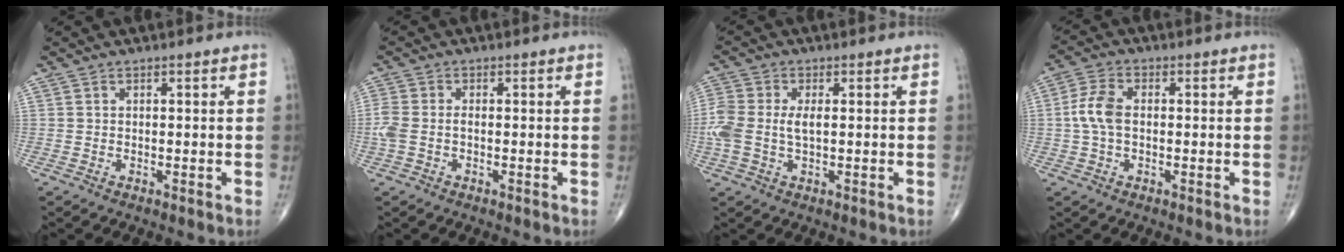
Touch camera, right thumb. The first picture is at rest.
{"total": 4.1, "force": [-0.7, 2.4, 3.3], "torque": [-0.095, 0.011, -0.015]}
{"total": 7.9, "force": [0.1, 4.4, 6.6], "torque": [-0.175, 0.015, 0.004]}
{"total": 5.9, "force": [0.0, 3.5, 4.8], "torque": [-0.112, 0.015, -0.007]}